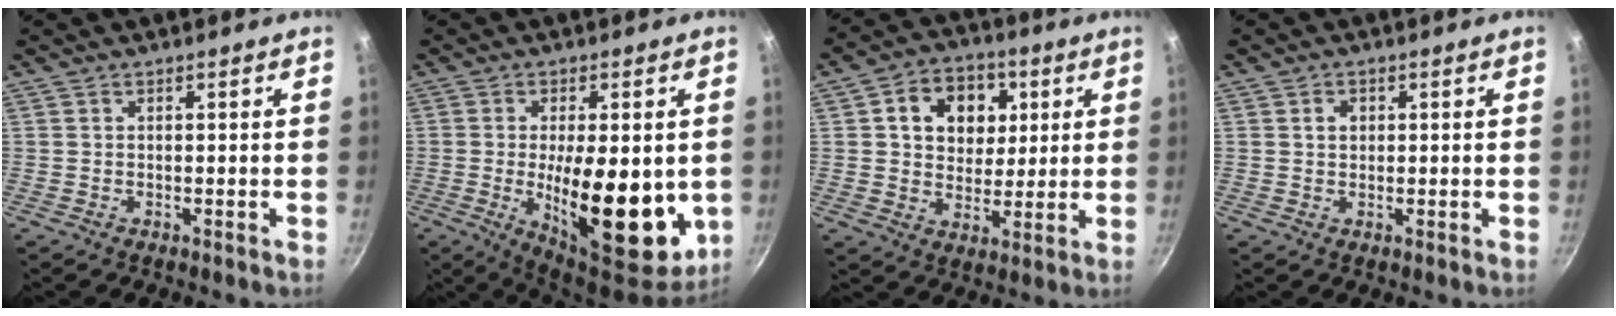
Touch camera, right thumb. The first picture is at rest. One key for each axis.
{"total": 19.6, "fx": -2.2, "fy": 8.0, "fz": 17.8, "tx": -0.242, "ty": -0.018, "tz": -0.023}
{"total": 12.7, "fx": 3.6, "fy": 9.9, "fz": 7.0, "tx": -0.073, "ty": -0.006, "tz": 0.051}
{"total": 1.9, "fx": 0.5, "fy": 1.6, "fz": 1.0, "tx": -0.010, "ty": 0.004, "tz": 0.007}